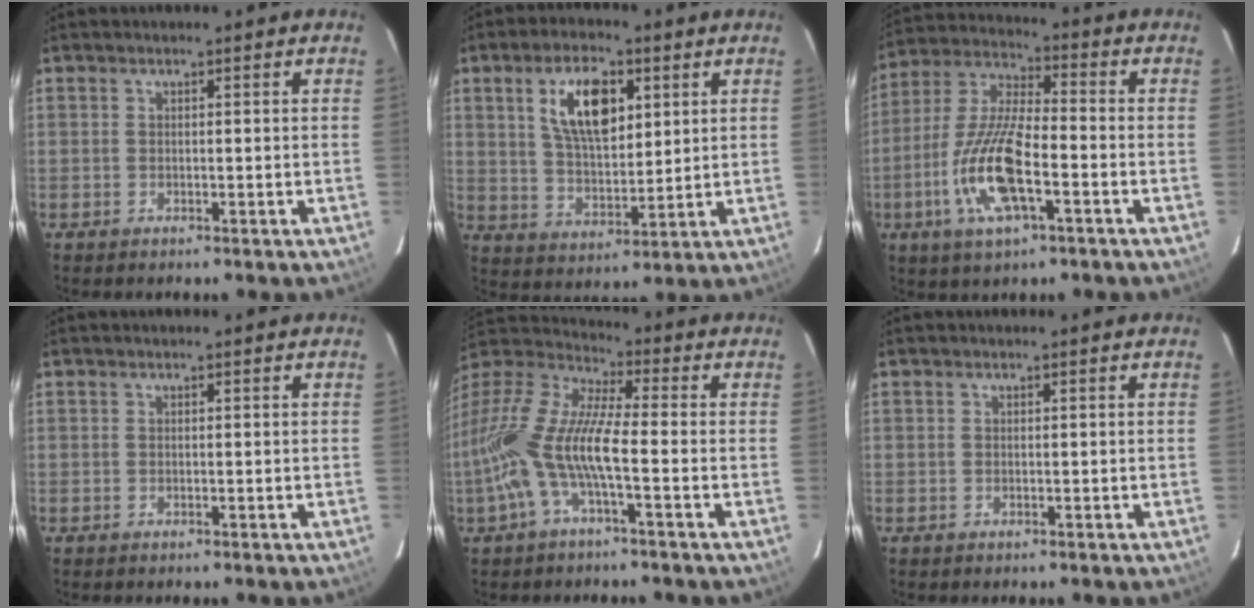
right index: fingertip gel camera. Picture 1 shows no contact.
{"total": 11.9, "force": [4.6, 5.6, 9.4], "torque": [-0.171, 0.014, 0.087]}
{"total": 14.9, "force": [-5.3, 4.5, 13.2], "torque": [-0.280, -0.008, -0.105]}
{"total": 0.0}
{"total": 15.1, "force": [-4.0, 3.6, 14.1], "torque": [-0.277, -0.005, -0.086]}
{"total": 0.0}